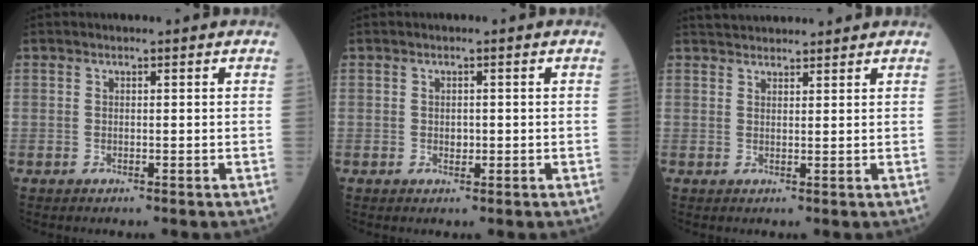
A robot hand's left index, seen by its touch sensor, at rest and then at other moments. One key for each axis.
{"total": 0.9, "fx": -0.2, "fy": 0.7, "fz": 0.6, "tx": -0.008, "ty": -0.003, "tz": -0.006}
{"total": 6.7, "fx": 6.4, "fy": 1.2, "fz": 1.7, "tx": -0.020, "ty": 0.032, "tz": 0.091}